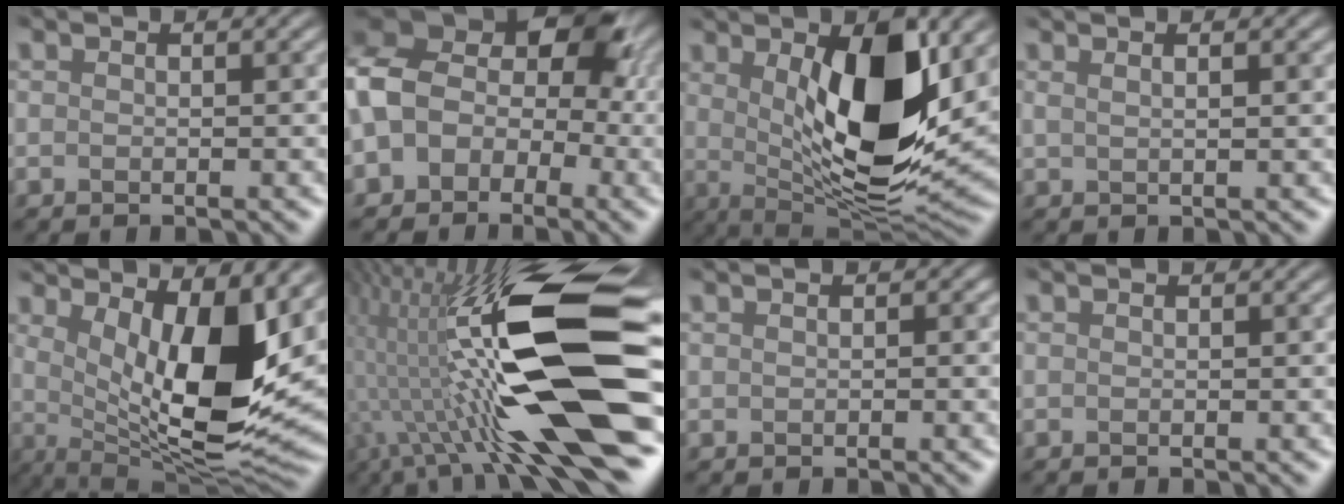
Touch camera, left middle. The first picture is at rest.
{"total": 6.3, "force": [-0.7, 5.1, 3.6], "torque": [-0.065, 0.007, -0.035]}
{"total": 9.6, "force": [2.7, 3.0, 8.7], "torque": [-0.141, -0.015, 0.050]}
{"total": 1.9, "force": [1.4, 0.8, 1.0], "torque": [0.015, -0.005, 0.003]}
{"total": 10.6, "force": [2.9, 3.3, 9.7], "torque": [-0.143, -0.026, 0.052]}
{"total": 14.0, "force": [1.4, 3.6, 13.4], "torque": [-0.232, -0.001, 0.020]}
{"total": 0.7, "force": [0.5, 0.0, -0.4], "torque": [0.013, -0.003, 0.009]}
{"total": 0.0}